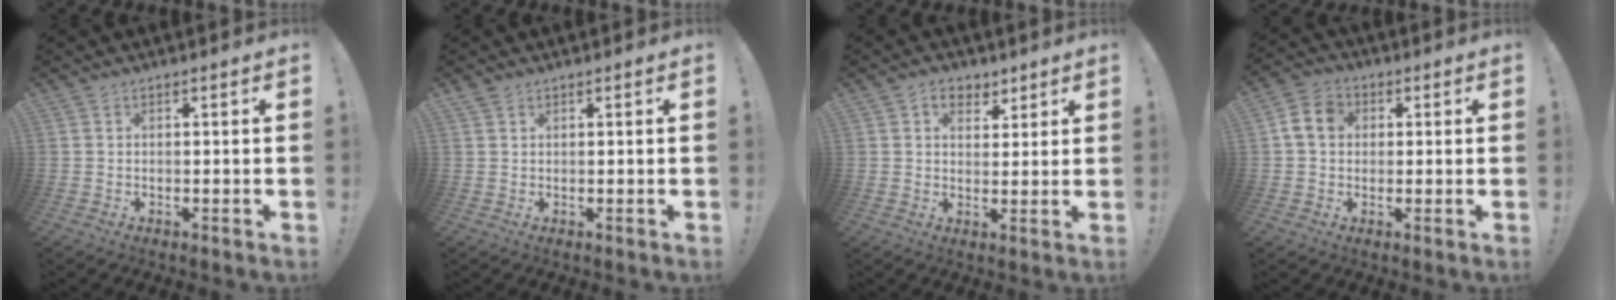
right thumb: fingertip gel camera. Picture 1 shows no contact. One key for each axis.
{"total": 1.1, "fx": 0.9, "fy": 0.6, "fz": 0.3, "tx": 0.000, "ty": -0.004, "tz": 0.017}
{"total": 6.3, "fx": 3.5, "fy": 4.7, "fz": 2.3, "tx": -0.022, "ty": -0.016, "tz": 0.065}
{"total": 7.3, "fx": 1.2, "fy": 5.9, "fz": 4.1, "tx": -0.070, "ty": 0.018, "tz": 0.029}